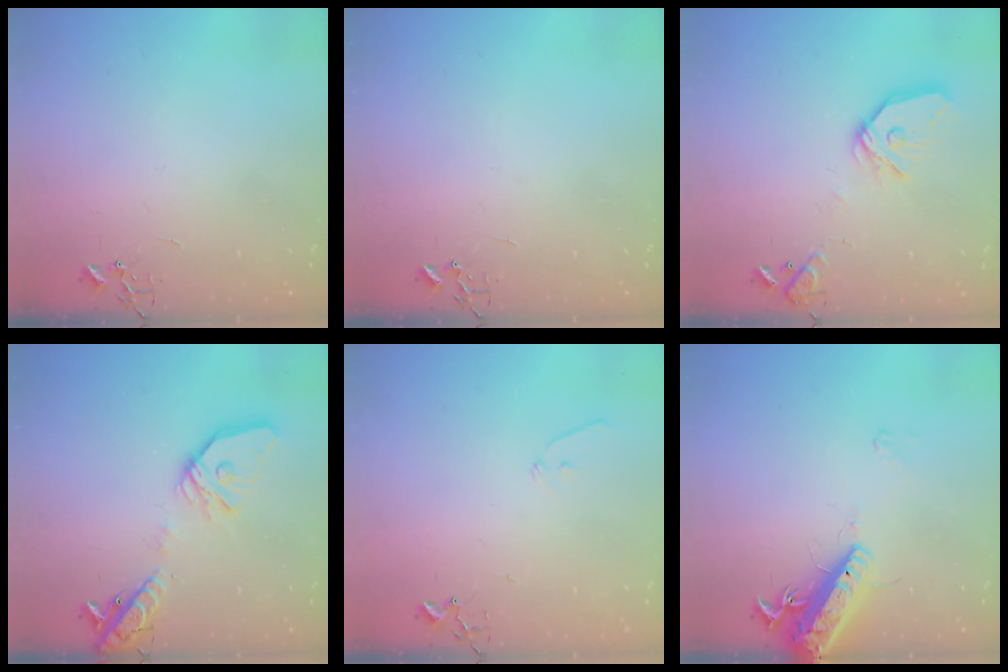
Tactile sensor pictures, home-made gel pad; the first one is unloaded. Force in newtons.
{"total": 0.0}
{"total": 14.7, "press": 14.6, "slide": 1.9}
{"total": 18.6, "press": 18.3, "slide": 3.1}
{"total": 6.3, "press": 6.3, "slide": 0.7}
{"total": 15.7, "press": 15.3, "slide": 3.5}